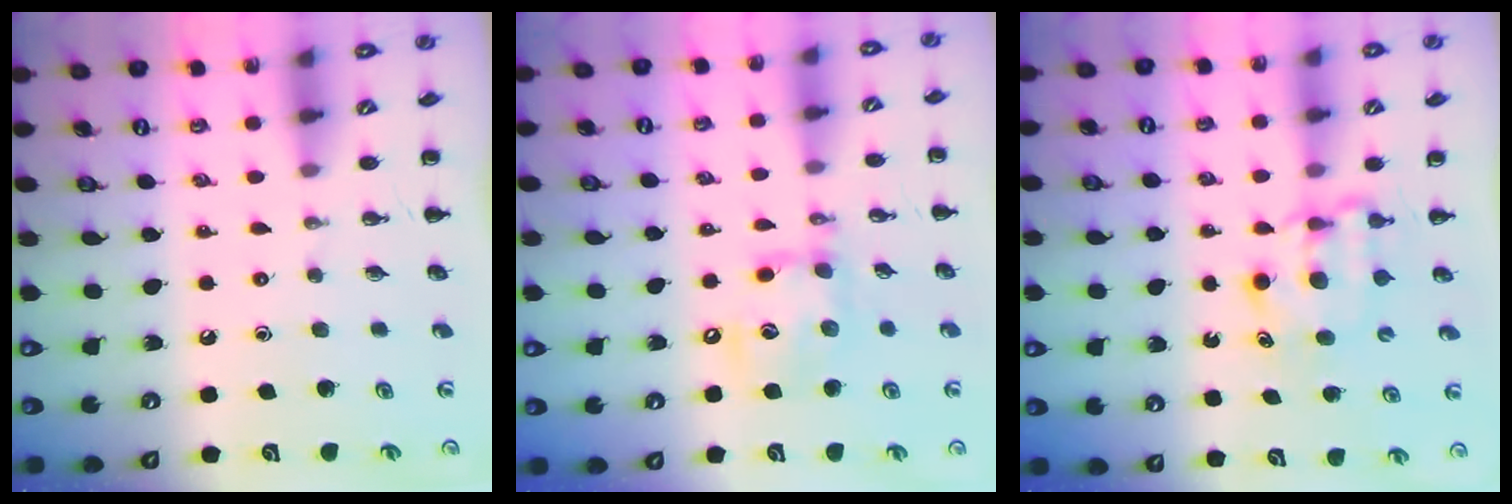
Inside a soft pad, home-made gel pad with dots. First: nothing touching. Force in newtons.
{"total": 12.6, "press": 12.5, "slide": 1.9}
{"total": 5.4, "press": 5.3, "slide": 0.6}